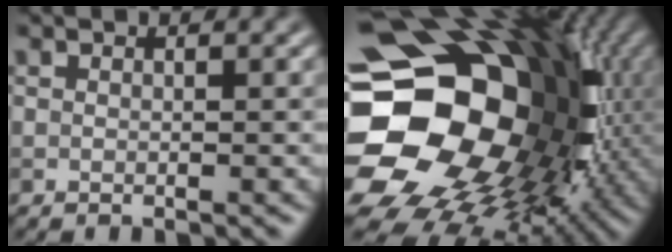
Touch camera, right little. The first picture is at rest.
{"total": 21.6, "force": [-2.0, 17.7, 12.3], "torque": [-0.226, -0.022, -0.045]}